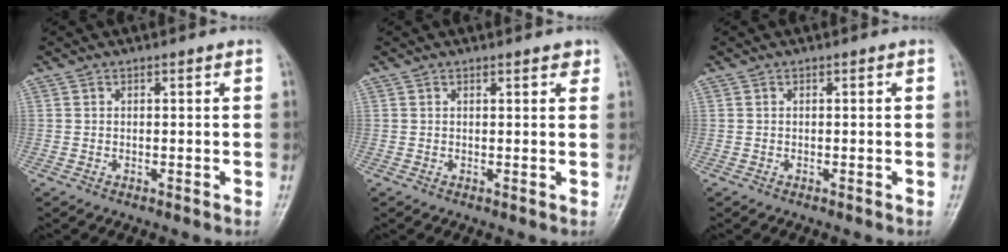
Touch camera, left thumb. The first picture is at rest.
{"total": 1.8, "force": [1.4, 0.6, 1.0], "torque": [-0.006, -0.004, 0.015]}
{"total": 0.0}